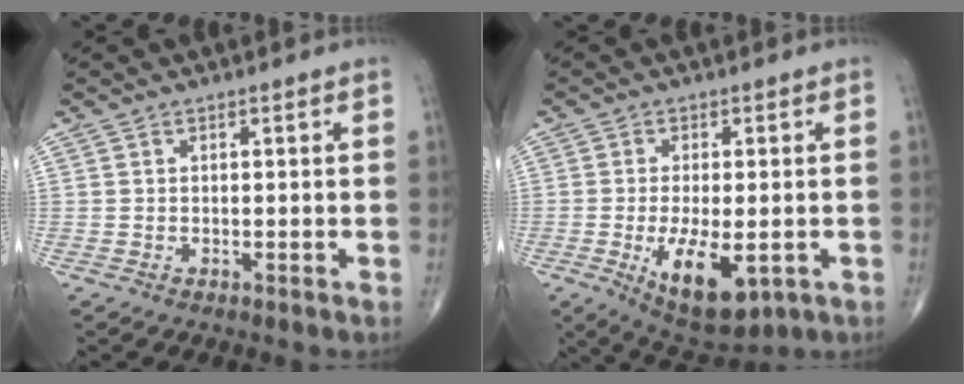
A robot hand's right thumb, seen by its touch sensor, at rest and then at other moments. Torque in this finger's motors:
{"motor_torque": [-0.21, 1.39, 0.48, 0.20, 0.26]}